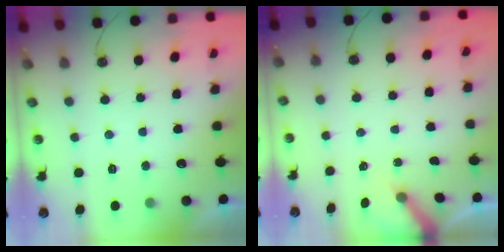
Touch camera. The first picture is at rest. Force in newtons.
{"total": 3.4, "press": 3.4, "slide": 0.3}